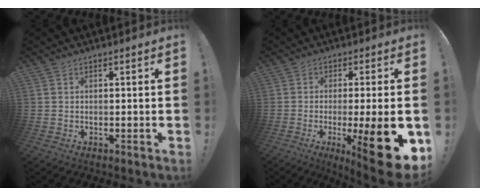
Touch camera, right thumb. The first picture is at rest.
{"total": 17.4, "force": [-5.3, 3.0, 16.3], "torque": [-0.214, 0.015, -0.065]}